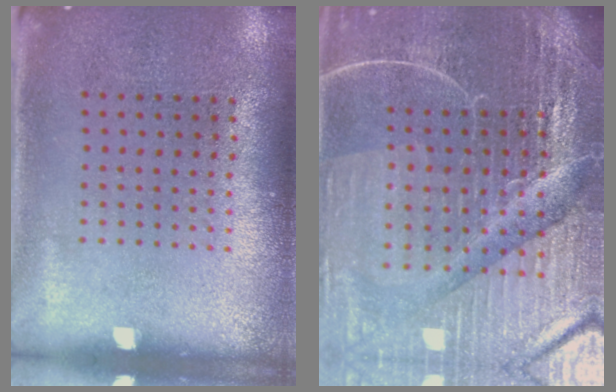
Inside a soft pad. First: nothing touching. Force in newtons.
{"total": 6.3, "press": 5.7, "slide": 2.8}